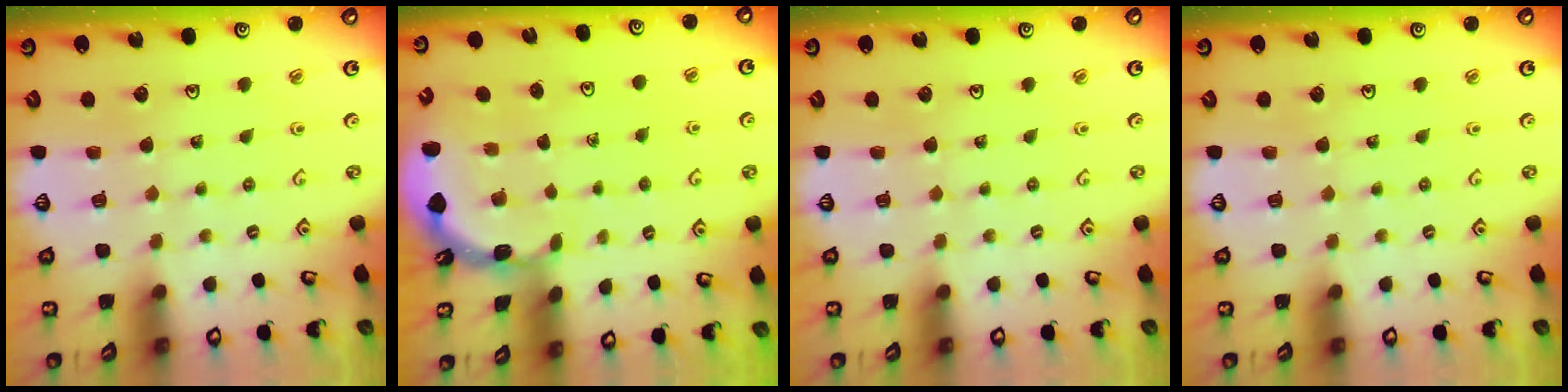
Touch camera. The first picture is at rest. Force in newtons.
{"total": 1.7, "press": 1.7, "slide": 0.1}
{"total": 0.0}
{"total": 0.0}